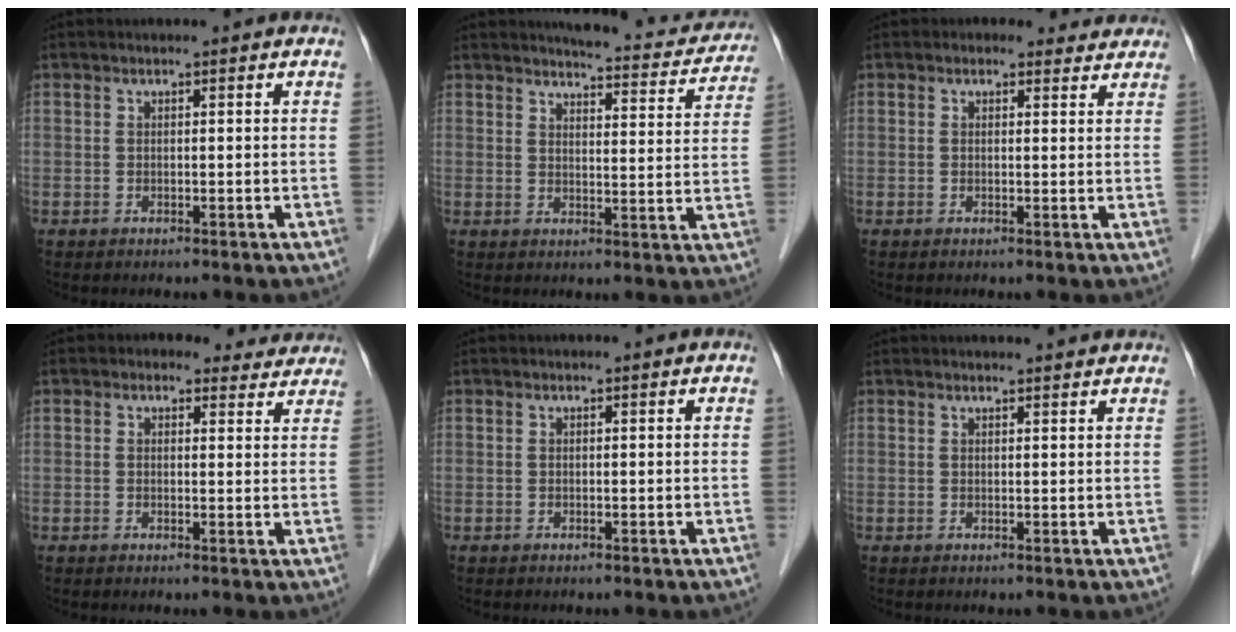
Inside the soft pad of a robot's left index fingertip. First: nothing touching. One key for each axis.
{"total": 12.8, "fx": 12.2, "fy": 2.6, "fz": 3.1, "tx": -0.017, "ty": -0.026, "tz": 0.126}
{"total": 3.0, "fx": 2.4, "fy": 1.8, "fz": 0.2, "tx": 0.007, "ty": 0.005, "tz": 0.016}
{"total": 6.1, "fx": 5.4, "fy": 2.9, "fz": 0.1, "tx": 0.024, "ty": 0.003, "tz": 0.041}
{"total": 0.0}
{"total": 3.9, "fx": 3.8, "fy": 0.1, "fz": 0.9, "tx": -0.014, "ty": 0.013, "tz": 0.043}